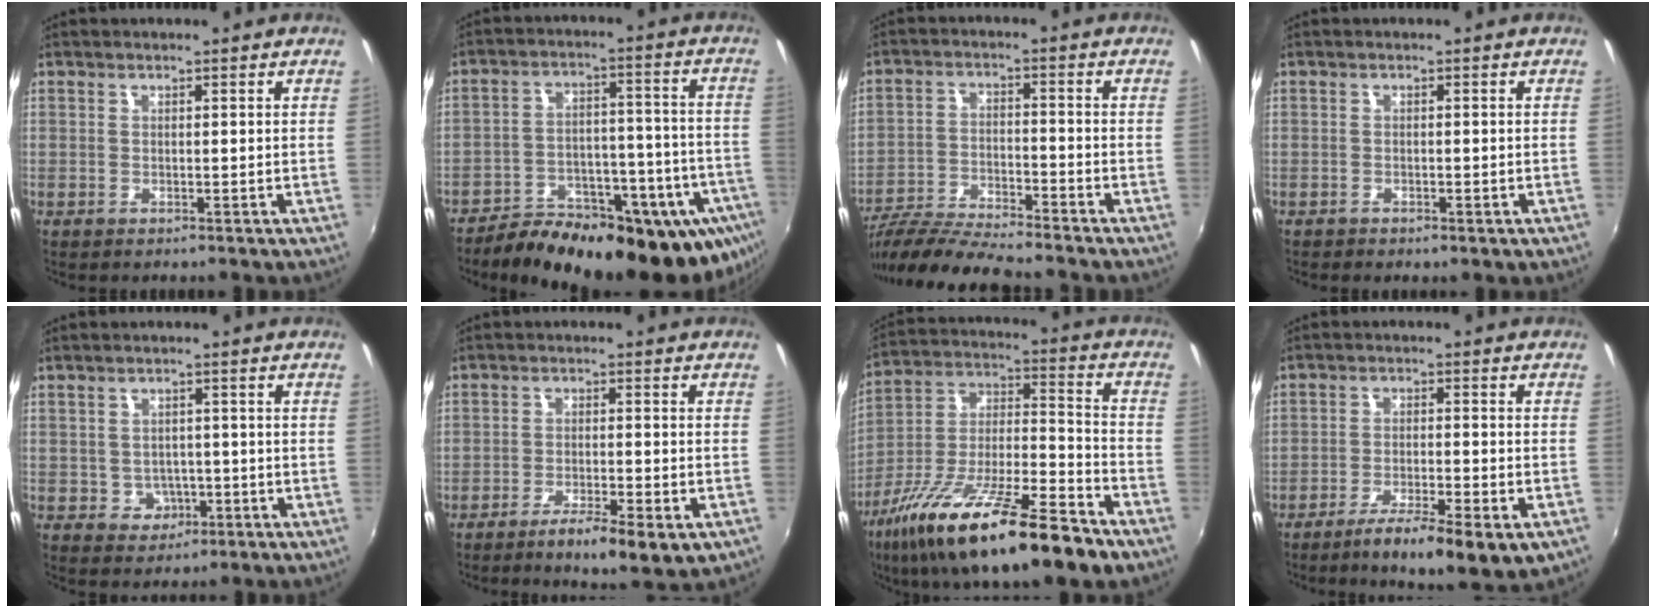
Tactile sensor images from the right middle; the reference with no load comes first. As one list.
[{"total": 27.6, "force": [-20.7, 10.1, 15.3], "torque": [-0.217, -0.019, -0.274]}, {"total": 13.0, "force": [-11.8, 0.5, 5.6], "torque": [-0.129, -0.023, -0.216]}, {"total": 1.7, "force": [-1.2, 0.8, 0.9], "torque": [-0.017, -0.007, -0.017]}, {"total": 3.9, "force": [-1.0, 3.6, 1.0], "torque": [-0.026, 0.006, -0.004]}, {"total": 8.1, "force": [-4.8, 1.4, 6.4], "torque": [-0.120, -0.019, -0.074]}, {"total": 25.2, "force": [-15.5, 5.8, 19.0], "torque": [-0.331, -0.033, -0.264]}, {"total": 11.0, "force": [-6.7, 1.8, 8.6], "torque": [-0.155, -0.029, -0.108]}]